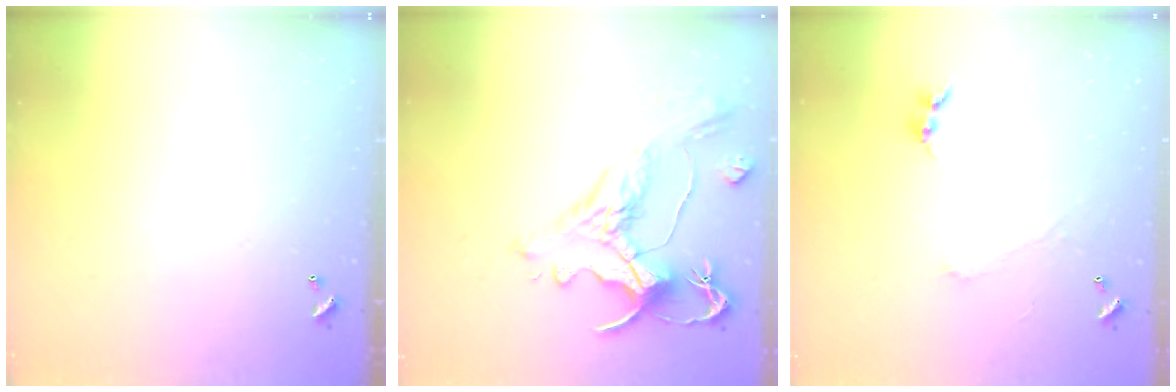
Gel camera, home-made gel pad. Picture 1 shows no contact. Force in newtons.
{"total": 1.5, "press": 0.2, "slide": 1.5}
{"total": 0.0}